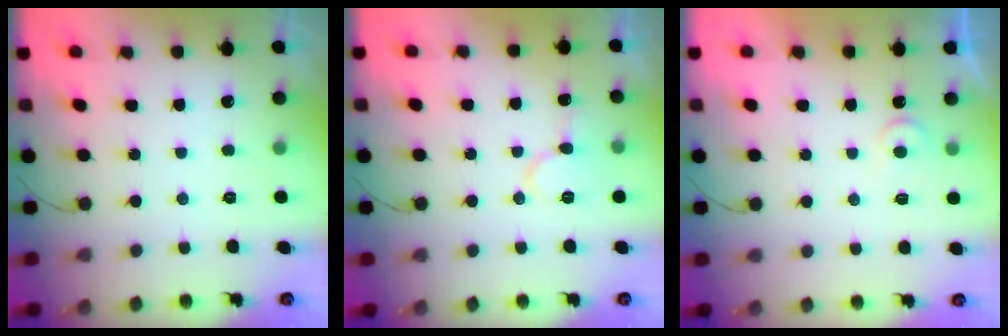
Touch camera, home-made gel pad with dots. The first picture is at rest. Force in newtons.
{"total": 8.7, "press": 8.7, "slide": 1.0}
{"total": 4.0, "press": 3.9, "slide": 0.3}